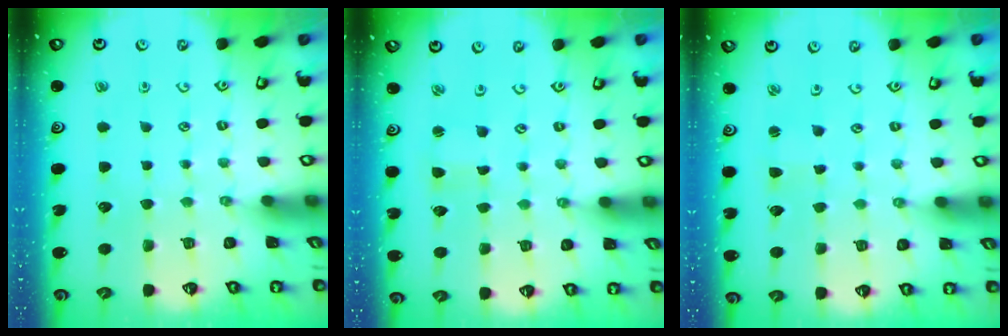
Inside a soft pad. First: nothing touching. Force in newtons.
{"total": 1.7, "press": 1.7, "slide": 0.2}
{"total": 1.6, "press": 1.6, "slide": 0.3}